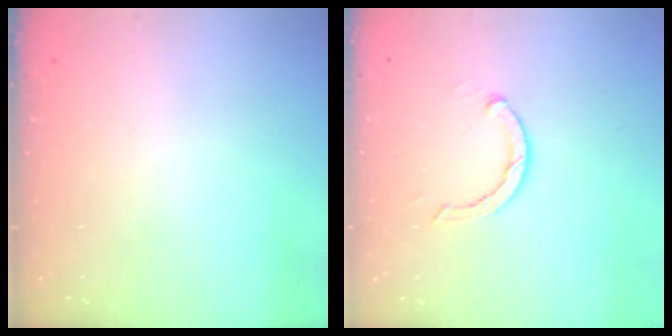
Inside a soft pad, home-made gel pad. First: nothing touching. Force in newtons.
{"total": 2.6, "press": 2.5, "slide": 0.4}